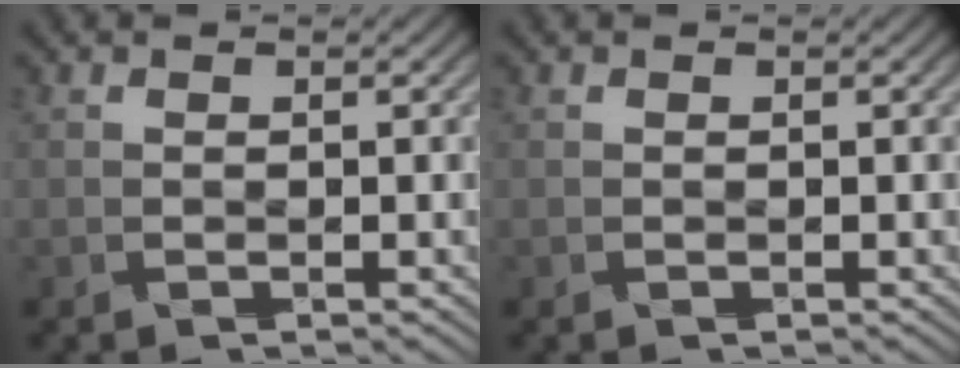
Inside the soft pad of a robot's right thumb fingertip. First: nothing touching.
{"total": 0.0}